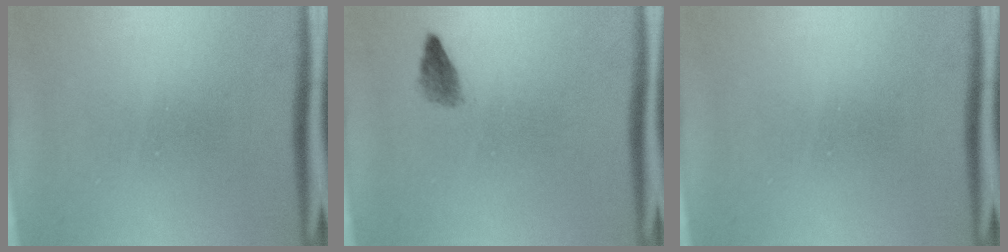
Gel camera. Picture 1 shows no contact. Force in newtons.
{"total": 1.5}
{"total": 0.0}